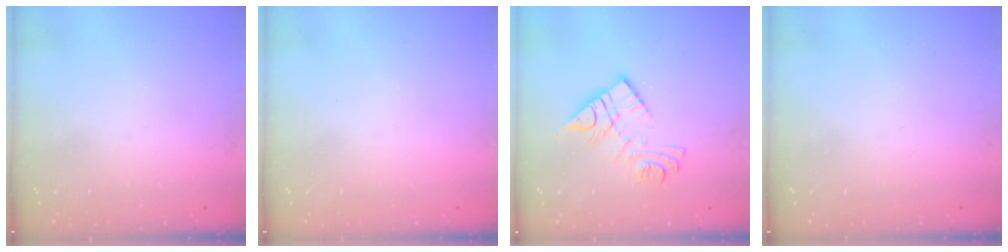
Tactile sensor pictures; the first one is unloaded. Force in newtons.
{"total": 0.0}
{"total": 11.7, "press": 11.7, "slide": 0.9}
{"total": 0.0}